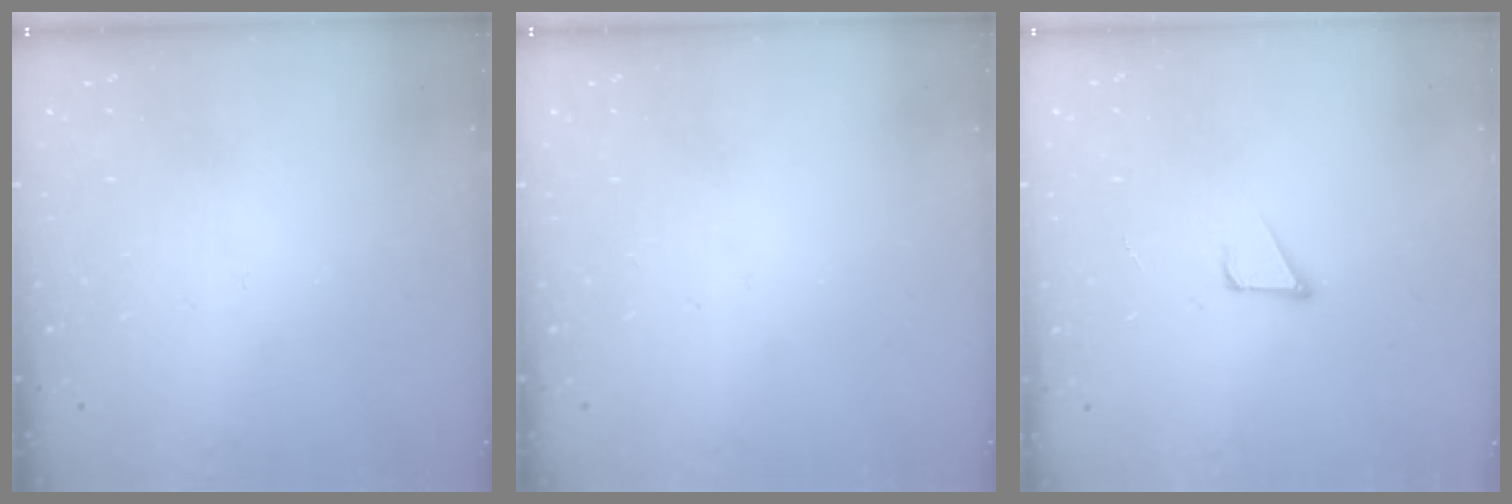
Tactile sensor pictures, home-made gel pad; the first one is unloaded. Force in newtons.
{"total": 0.0}
{"total": 2.2, "press": 2.2, "slide": 0.2}